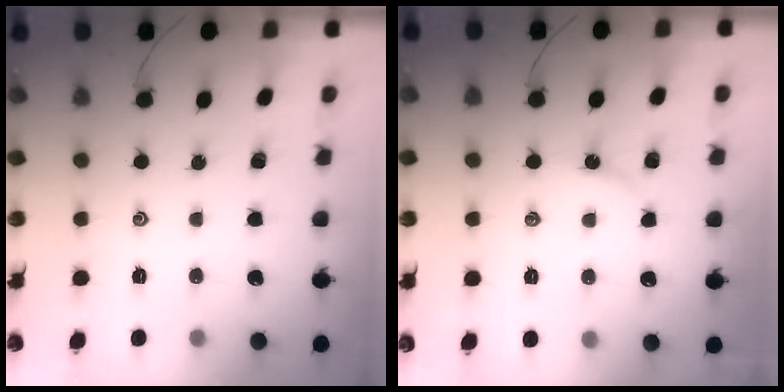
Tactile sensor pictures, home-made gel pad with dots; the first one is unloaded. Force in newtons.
{"total": 3.0, "press": 2.9, "slide": 0.5}